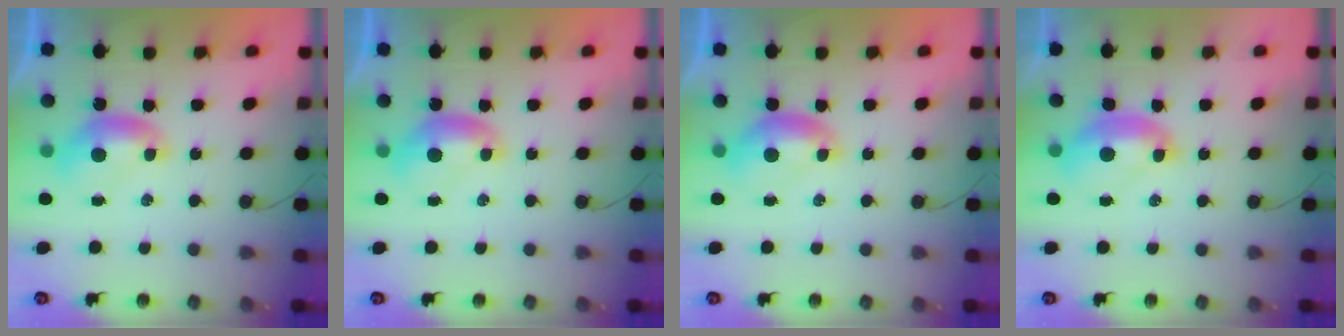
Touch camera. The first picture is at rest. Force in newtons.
{"total": 0.0}
{"total": 0.0}
{"total": 2.3, "press": 2.3, "slide": 0.6}